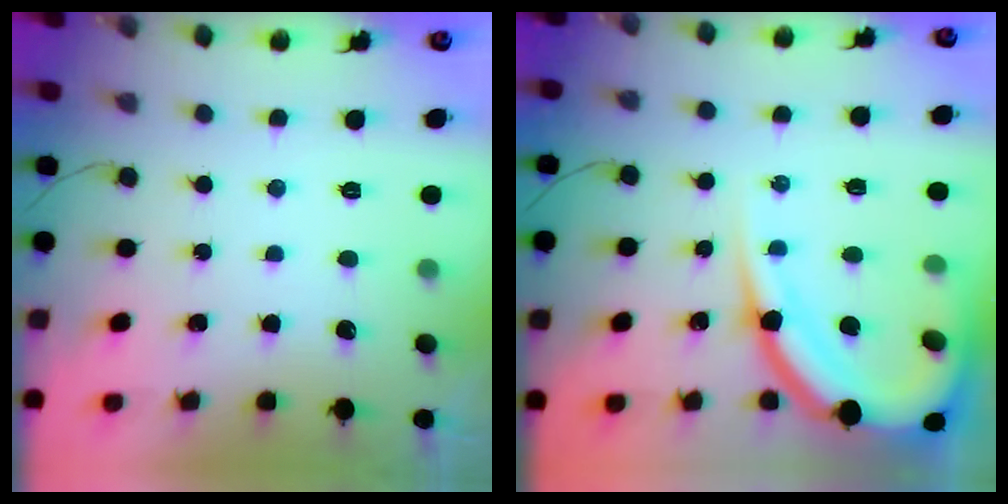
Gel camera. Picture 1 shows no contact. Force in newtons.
{"total": 15.9, "press": 15.8, "slide": 1.6}